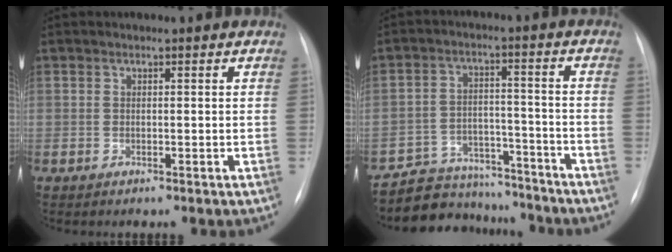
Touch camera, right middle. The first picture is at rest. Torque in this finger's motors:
{"motor_torque": [0.43, -0.55, 0.14, 0.00]}